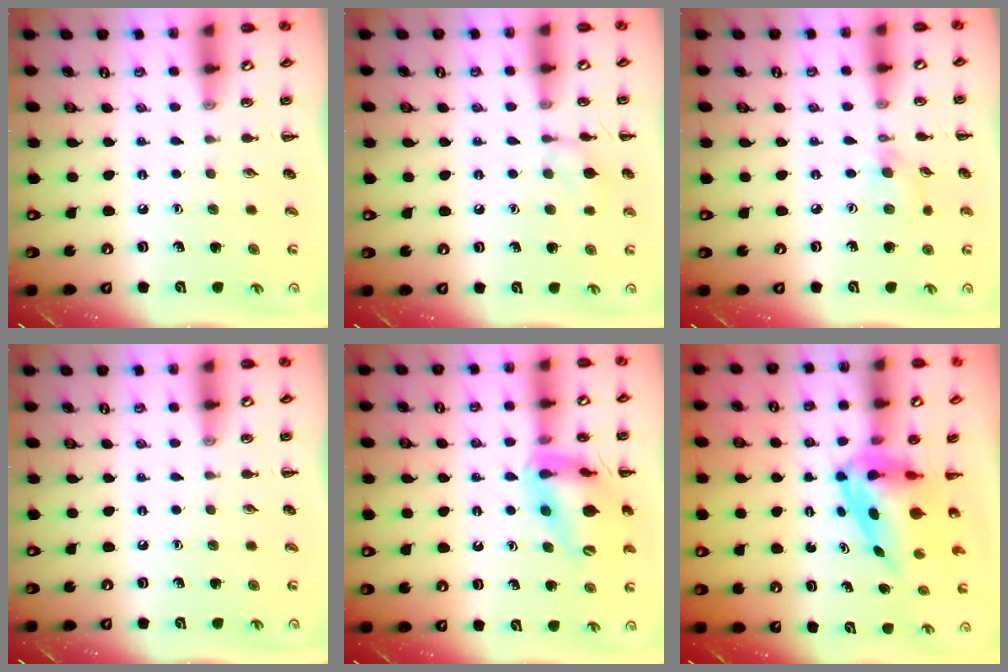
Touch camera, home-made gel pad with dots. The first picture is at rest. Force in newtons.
{"total": 6.9, "press": 6.6, "slide": 2.0}
{"total": 3.5, "press": 3.2, "slide": 1.4}
{"total": 0.0}
{"total": 17.8, "press": 17.4, "slide": 3.5}
{"total": 5.9, "press": 5.5, "slide": 1.9}